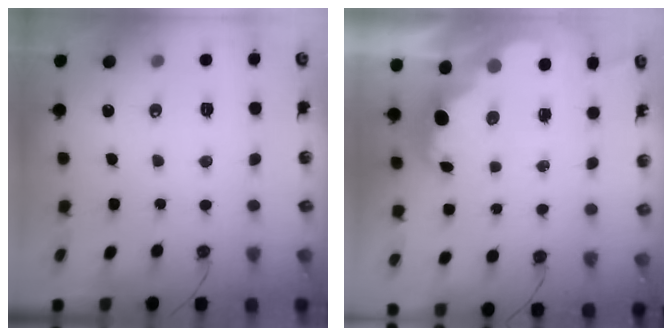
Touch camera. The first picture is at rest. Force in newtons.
{"total": 2.7, "press": 2.6, "slide": 0.5}